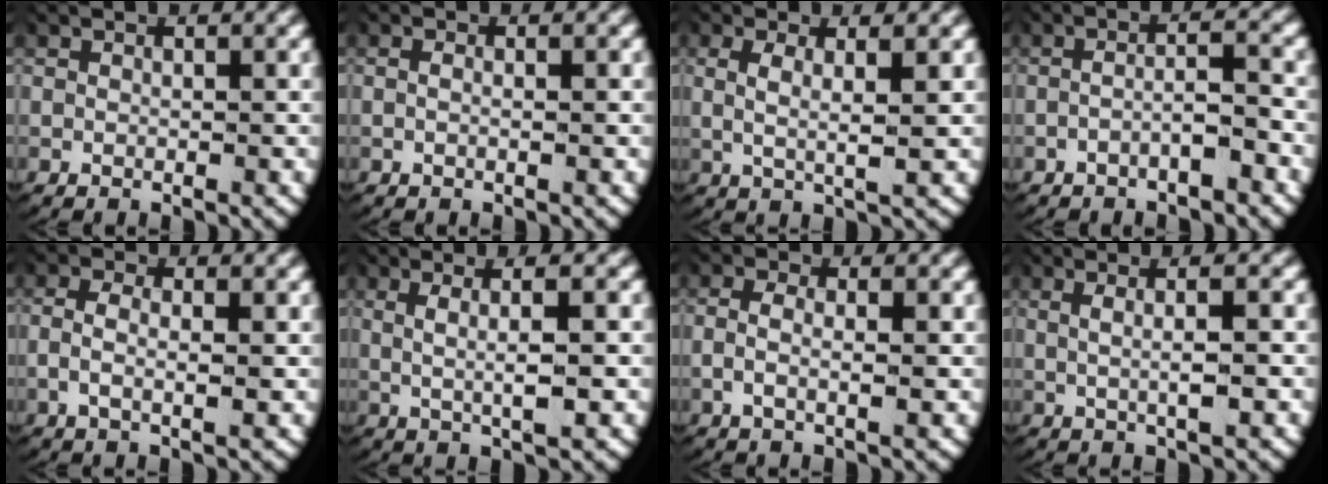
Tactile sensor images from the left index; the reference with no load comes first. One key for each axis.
{"total": 0.7, "fx": -0.1, "fy": -0.1, "fz": 0.7, "tx": -0.017, "ty": -0.003, "tz": -0.001}
{"total": 3.1, "fx": 1.0, "fy": 1.0, "fz": 2.8, "tx": -0.058, "ty": -0.009, "tz": 0.023}
{"total": 2.6, "fx": -1.2, "fy": 0.3, "fz": 2.3, "tx": -0.036, "ty": 0.000, "tz": -0.021}
{"total": 2.8, "fx": -0.4, "fy": 1.3, "fz": 2.5, "tx": -0.061, "ty": -0.012, "tz": -0.002}
{"total": 4.6, "fx": 1.2, "fy": 1.1, "fz": 4.3, "tx": -0.068, "ty": 0.008, "tz": 0.024}
{"total": 2.5, "fx": -0.4, "fy": 1.0, "fz": 2.2, "tx": -0.057, "ty": -0.011, "tz": -0.004}
{"total": 3.3, "fx": 0.6, "fy": 0.7, "fz": 3.1, "tx": -0.050, "ty": 0.004, "tz": 0.015}